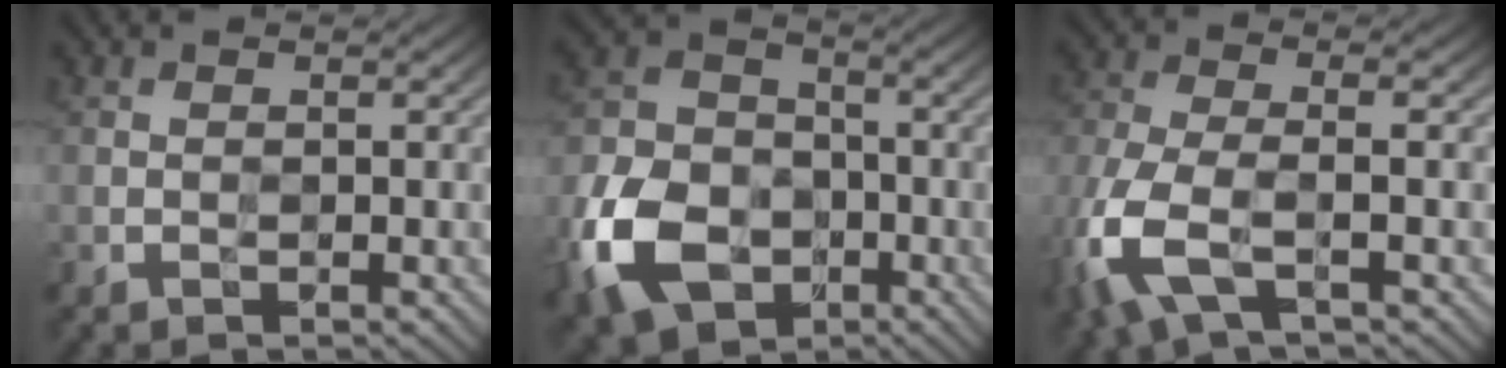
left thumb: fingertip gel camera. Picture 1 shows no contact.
{"total": 13.5, "force": [-5.8, 9.5, 7.6], "torque": [-0.198, -0.028, -0.124]}
{"total": 9.7, "force": [-4.3, 3.7, 7.8], "torque": [-0.203, -0.018, -0.096]}